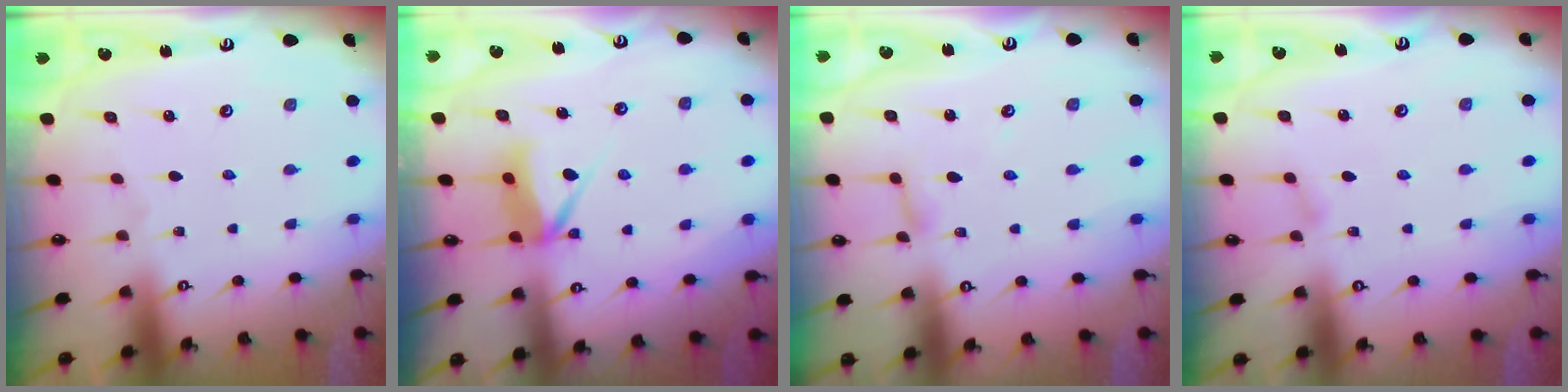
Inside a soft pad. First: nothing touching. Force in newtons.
{"total": 7.6, "press": 7.6, "slide": 0.5}
{"total": 2.6, "press": 2.6, "slide": 0.3}
{"total": 3.3, "press": 3.3, "slide": 0.4}